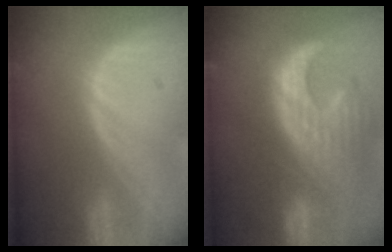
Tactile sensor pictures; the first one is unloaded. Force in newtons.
{"total": 12.3, "press": 11.1, "slide": 5.3}